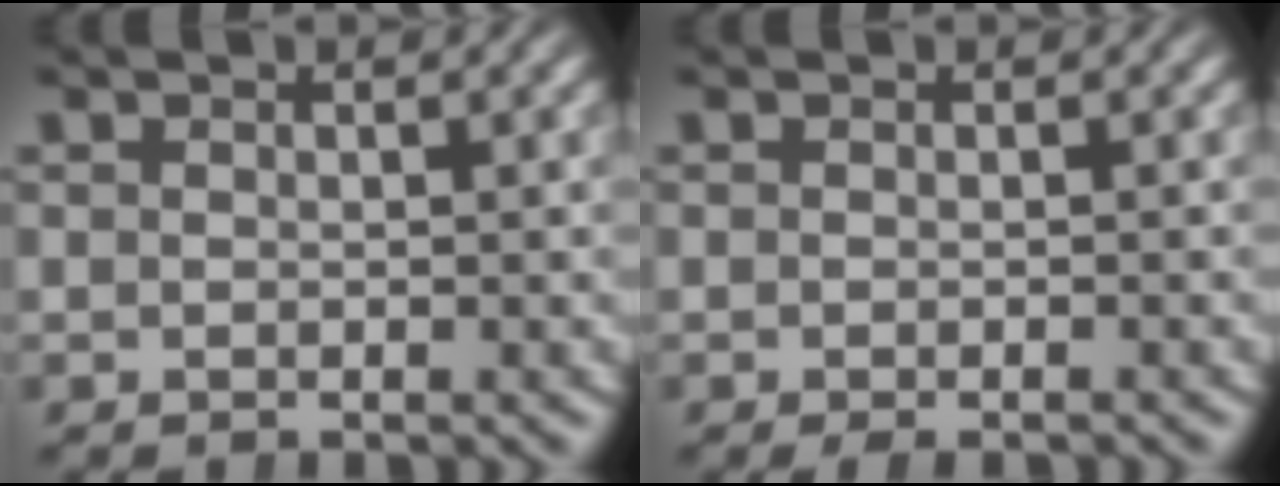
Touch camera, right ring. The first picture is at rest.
{"total": 0.9, "force": [-0.8, 0.0, 0.3], "torque": [-0.006, -0.004, -0.012]}